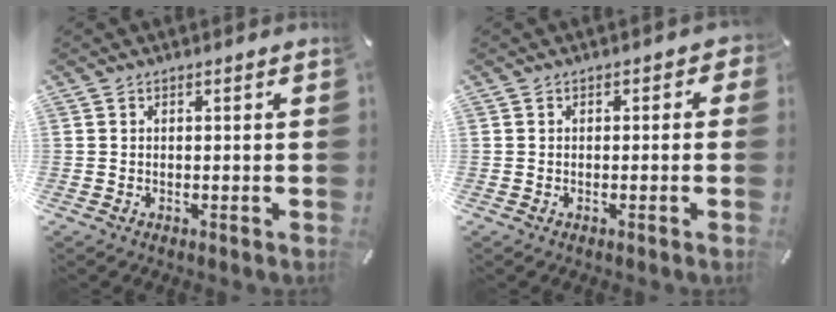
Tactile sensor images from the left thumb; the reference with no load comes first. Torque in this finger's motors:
{"motor_torque": [0.21, 0.13, 0.21, 0.24, -0.02]}